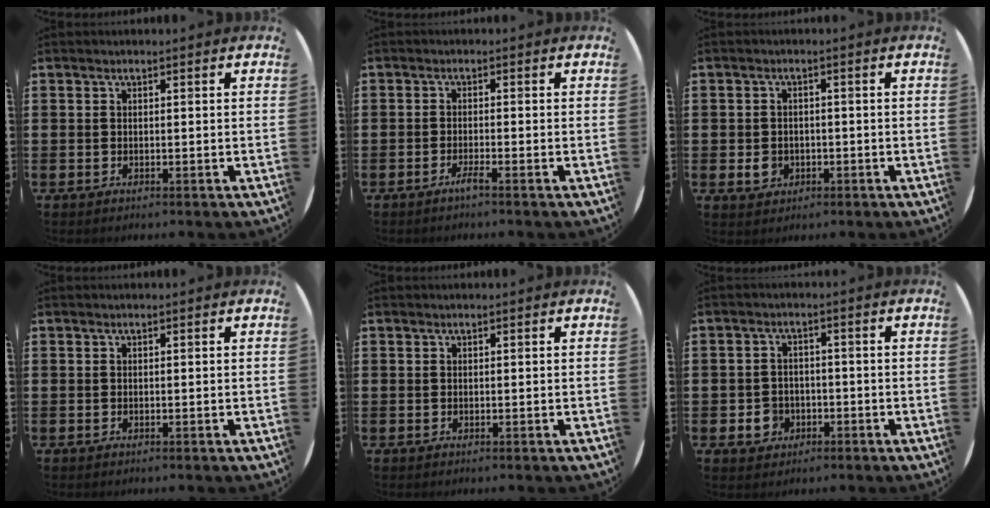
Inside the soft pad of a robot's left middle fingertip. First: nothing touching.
{"total": 1.3, "force": [-0.9, -0.2, 0.9], "torque": [-0.018, -0.005, -0.016]}
{"total": 2.2, "force": [-0.5, 1.8, 1.1], "torque": [-0.024, 0.005, -0.011]}
{"total": 0.0}
{"total": 0.0}
{"total": 2.7, "force": [-1.0, 2.4, 0.8], "torque": [-0.022, 0.004, -0.023]}